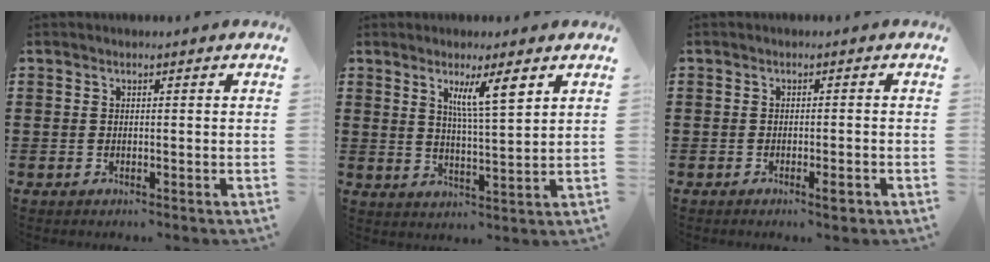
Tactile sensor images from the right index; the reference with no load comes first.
{"total": 6.4, "force": [3.2, 1.0, 5.4], "torque": [-0.107, 0.002, 0.049]}
{"total": 1.9, "force": [-1.1, 0.3, 1.5], "torque": [-0.025, -0.002, -0.019]}